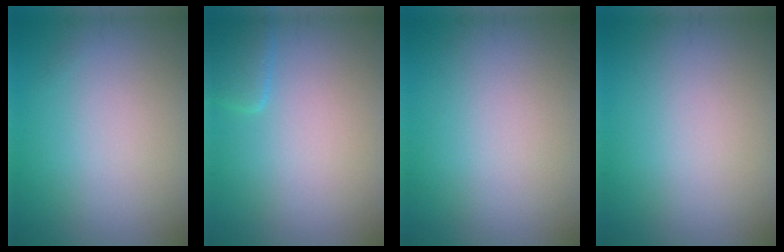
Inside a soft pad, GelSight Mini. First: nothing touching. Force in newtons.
{"total": 1.9, "press": 1.9, "slide": 0.3}
{"total": 0.0}
{"total": 0.0}